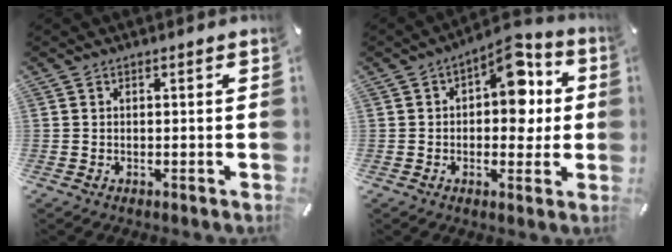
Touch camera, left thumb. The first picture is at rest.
{"total": 11.8, "force": [3.1, 7.0, 9.0], "torque": [-0.100, -0.021, 0.050]}